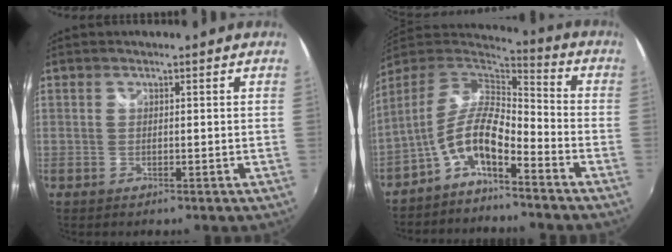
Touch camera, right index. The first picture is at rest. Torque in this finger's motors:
{"motor_torque": [0.51, -0.21, 0.87, 0.19]}